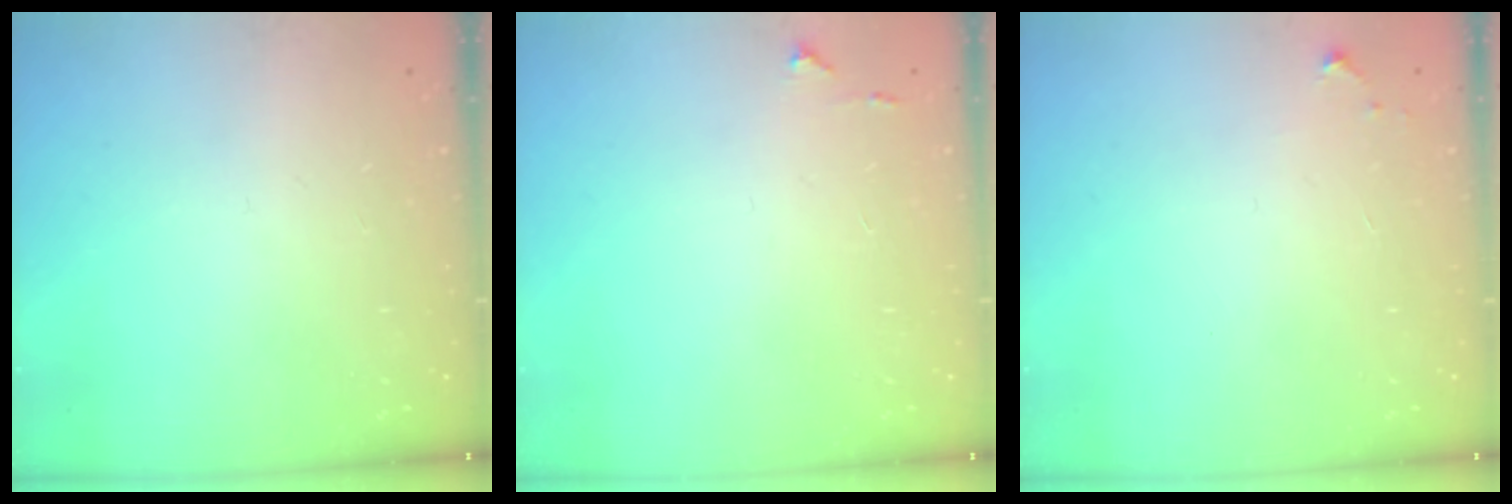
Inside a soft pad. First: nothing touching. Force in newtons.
{"total": 4.3, "press": 4.2, "slide": 0.7}
{"total": 4.3, "press": 4.3, "slide": 0.7}